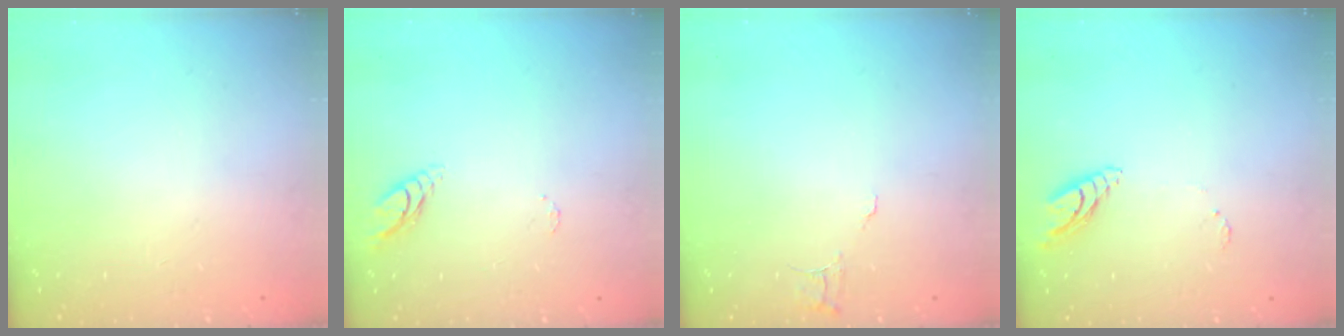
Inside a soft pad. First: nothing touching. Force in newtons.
{"total": 6.5, "press": 6.5, "slide": 0.6}
{"total": 4.9, "press": 4.8, "slide": 0.3}
{"total": 8.0, "press": 7.9, "slide": 1.0}